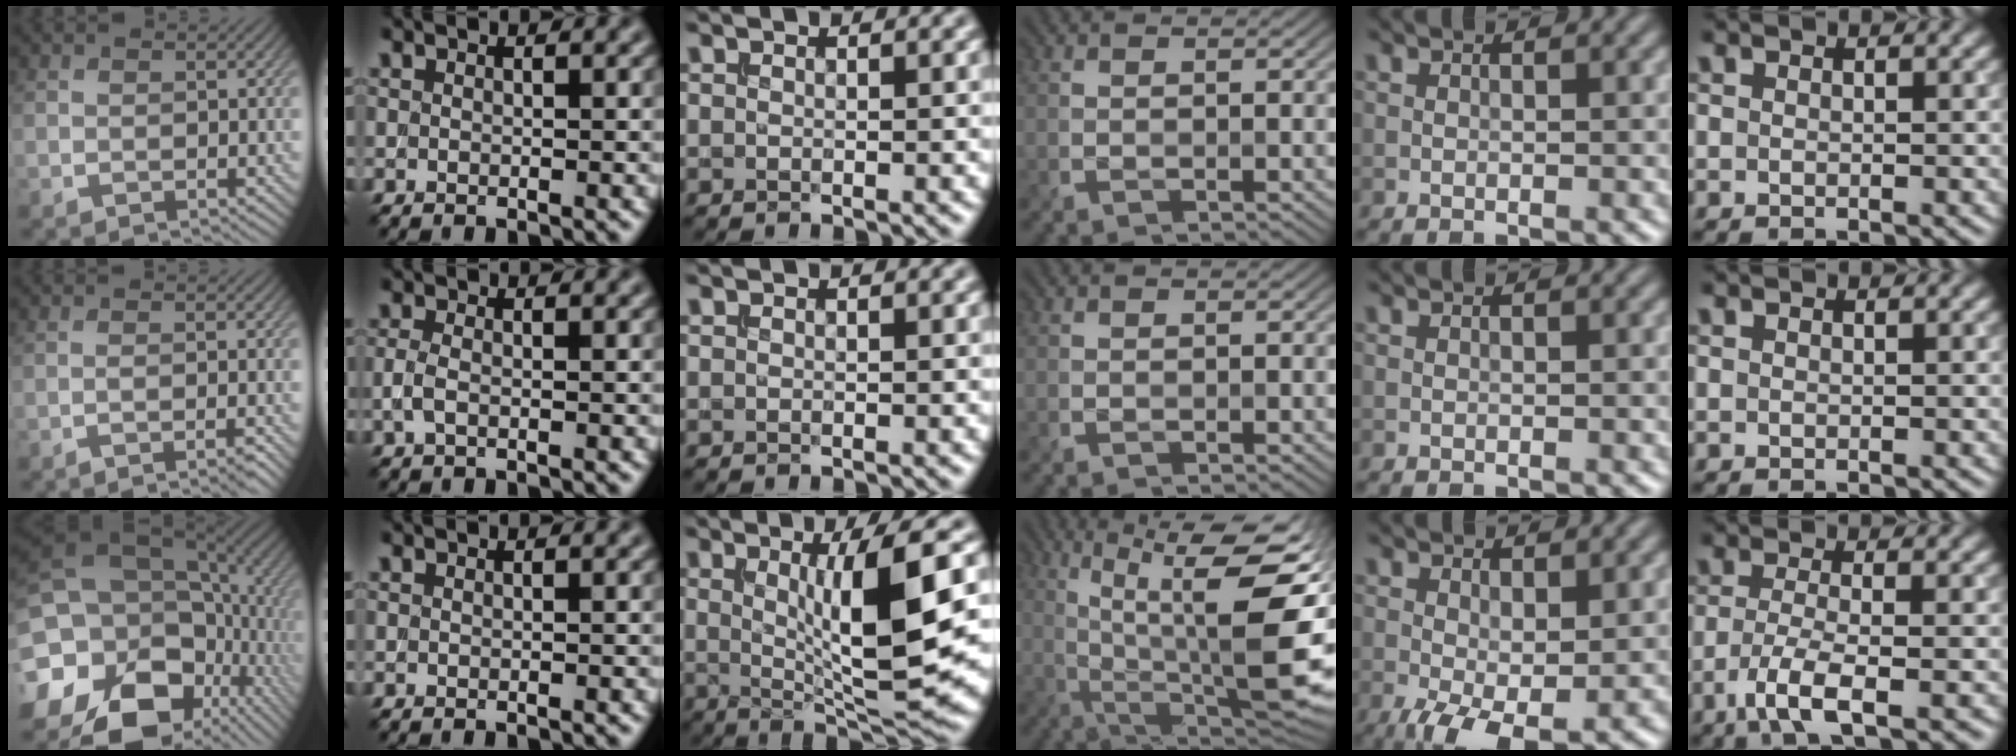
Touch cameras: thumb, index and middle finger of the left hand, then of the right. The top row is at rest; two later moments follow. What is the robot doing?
{"motion": "insert", "object": "backpack"}